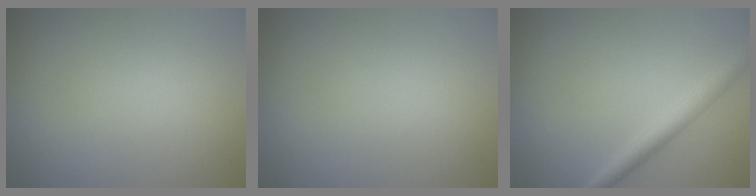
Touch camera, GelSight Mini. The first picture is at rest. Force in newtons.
{"total": 0.0}
{"total": 2.9, "press": 2.9, "slide": 0.1}